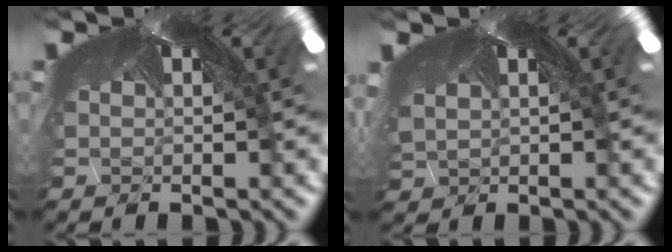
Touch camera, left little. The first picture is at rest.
{"total": 2.6, "force": [-2.0, -0.7, -1.6], "torque": [0.000, -0.023, -0.011]}